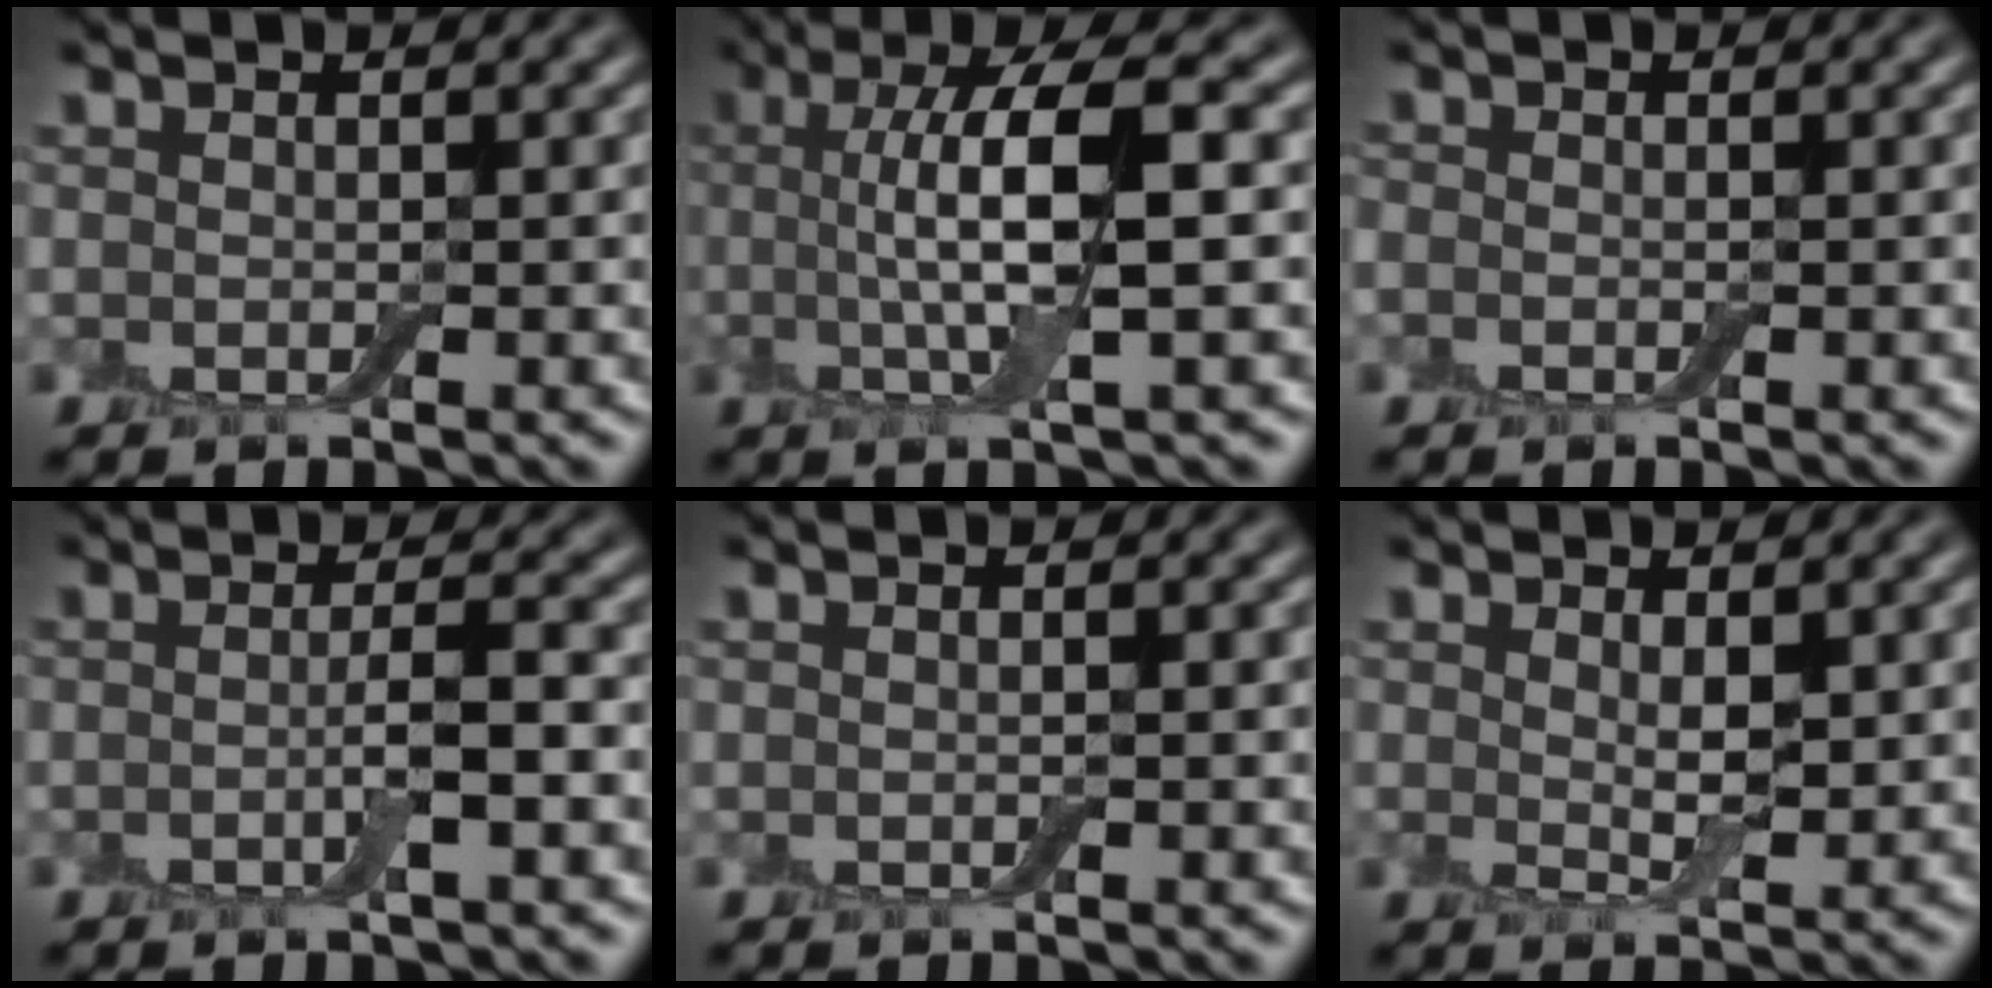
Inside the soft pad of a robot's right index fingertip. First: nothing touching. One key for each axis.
{"total": 7.8, "fx": 0.7, "fy": 1.9, "fz": 7.5, "tx": -0.127, "ty": 0.006, "tz": 0.008}
{"total": 0.7, "fx": -0.3, "fy": 0.5, "fz": 0.4, "tx": -0.009, "ty": -0.002, "tz": -0.008}
{"total": 2.3, "fx": -0.5, "fy": 0.3, "fz": 2.2, "tx": -0.043, "ty": 0.001, "tz": -0.013}
{"total": 0.0}
{"total": 1.8, "fx": 0.8, "fy": 0.5, "fz": 1.6, "tx": -0.030, "ty": -0.009, "tz": 0.016}